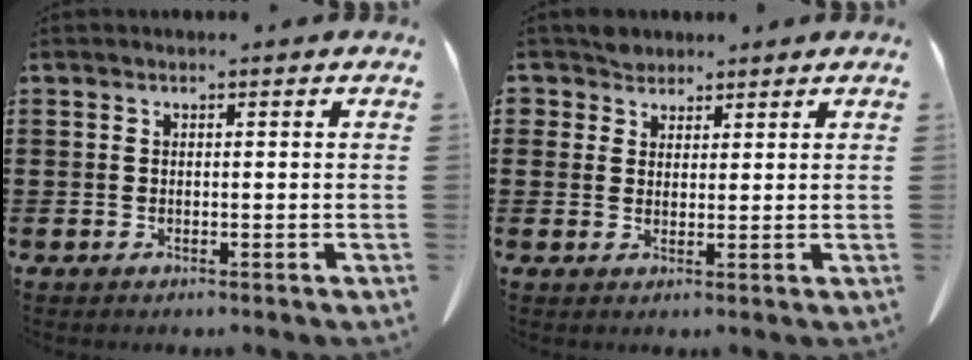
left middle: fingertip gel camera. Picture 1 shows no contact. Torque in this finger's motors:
{"motor_torque": [0.16, -0.14, 0.01, 0.01]}